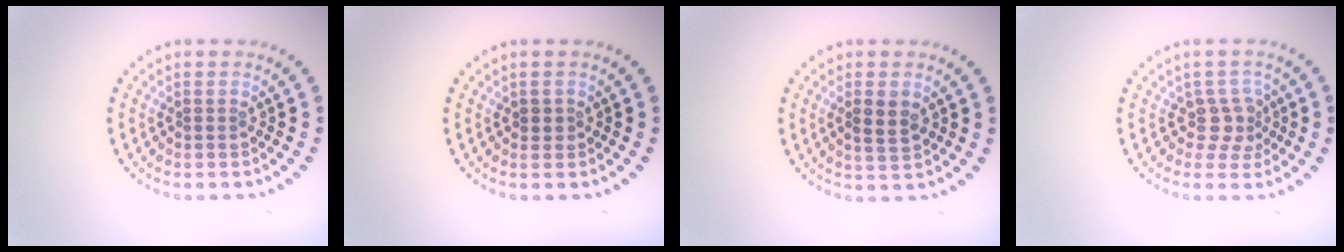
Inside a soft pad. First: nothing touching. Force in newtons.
{"total": 0.9, "press": 0.7, "slide": 0.6}
{"total": 2.4, "press": 2.3, "slide": 0.6}
{"total": 2.3, "press": 1.7, "slide": 1.6}